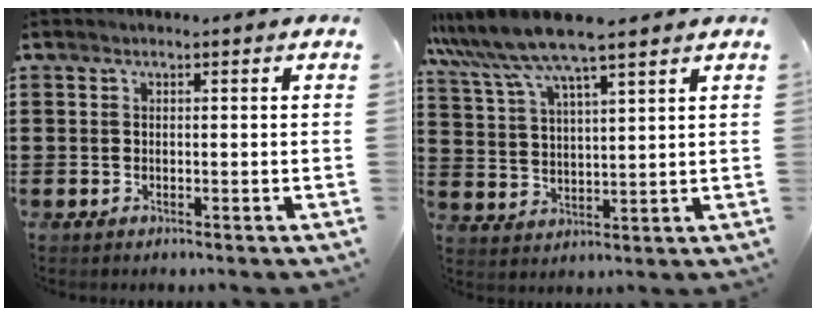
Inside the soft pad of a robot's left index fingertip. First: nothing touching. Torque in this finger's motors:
{"motor_torque": [1.68, -0.46, 0.58, 0.21]}